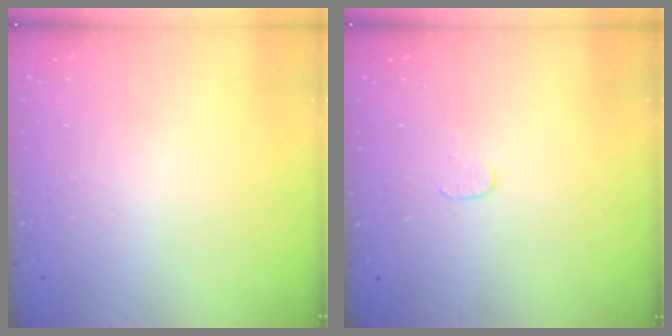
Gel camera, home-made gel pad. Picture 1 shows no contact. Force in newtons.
{"total": 3.5, "press": 3.5, "slide": 0.3}